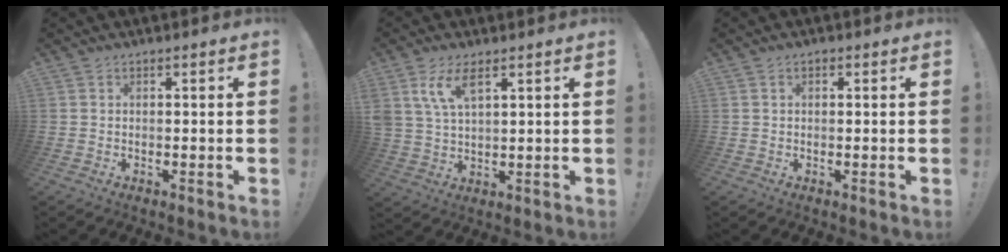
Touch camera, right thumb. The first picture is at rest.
{"total": 8.3, "force": [4.6, 3.4, 5.9], "torque": [-0.126, -0.009, 0.086]}
{"total": 0.7, "force": [0.3, 0.6, 0.3], "torque": [-0.002, 0.001, 0.004]}